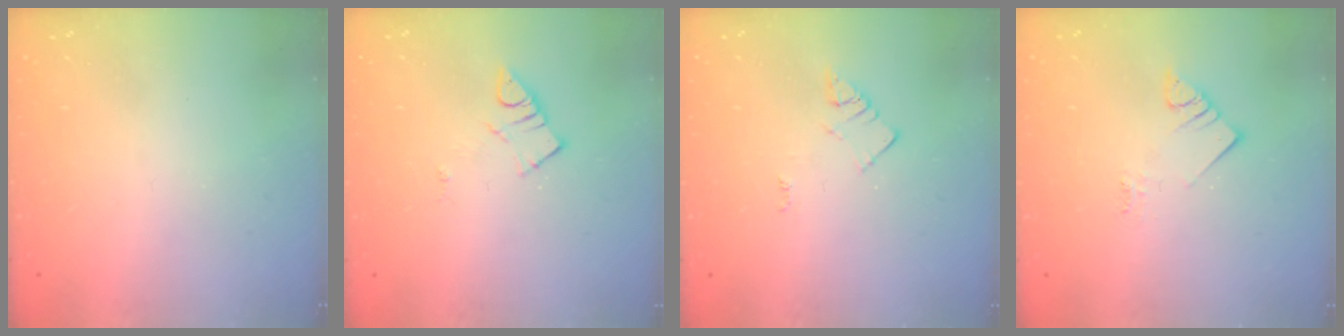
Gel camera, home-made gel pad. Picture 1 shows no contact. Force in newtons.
{"total": 3.7, "press": 3.7, "slide": 0.5}
{"total": 2.3, "press": 2.3, "slide": 0.3}
{"total": 3.3, "press": 3.3, "slide": 0.1}